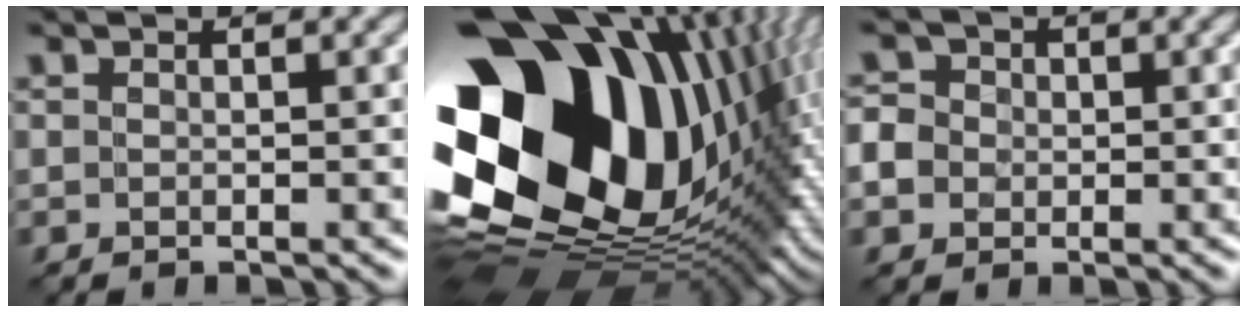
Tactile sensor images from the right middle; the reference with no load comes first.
{"total": 22.1, "force": [2.3, 15.1, 15.9], "torque": [-0.291, -0.069, 0.057]}
{"total": 5.5, "force": [-0.7, 5.1, 1.9], "torque": [-0.040, 0.023, -0.034]}